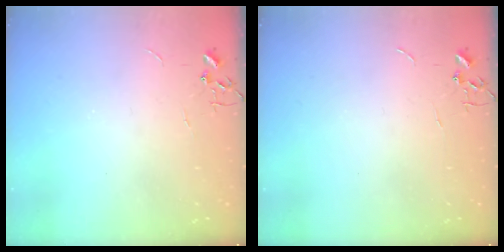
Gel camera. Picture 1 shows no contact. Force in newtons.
{"total": 0.0}